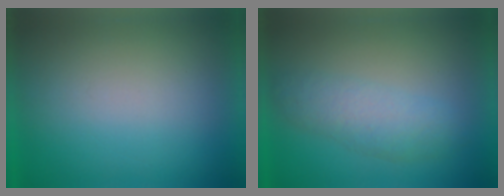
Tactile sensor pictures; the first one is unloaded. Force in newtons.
{"total": 3.6}